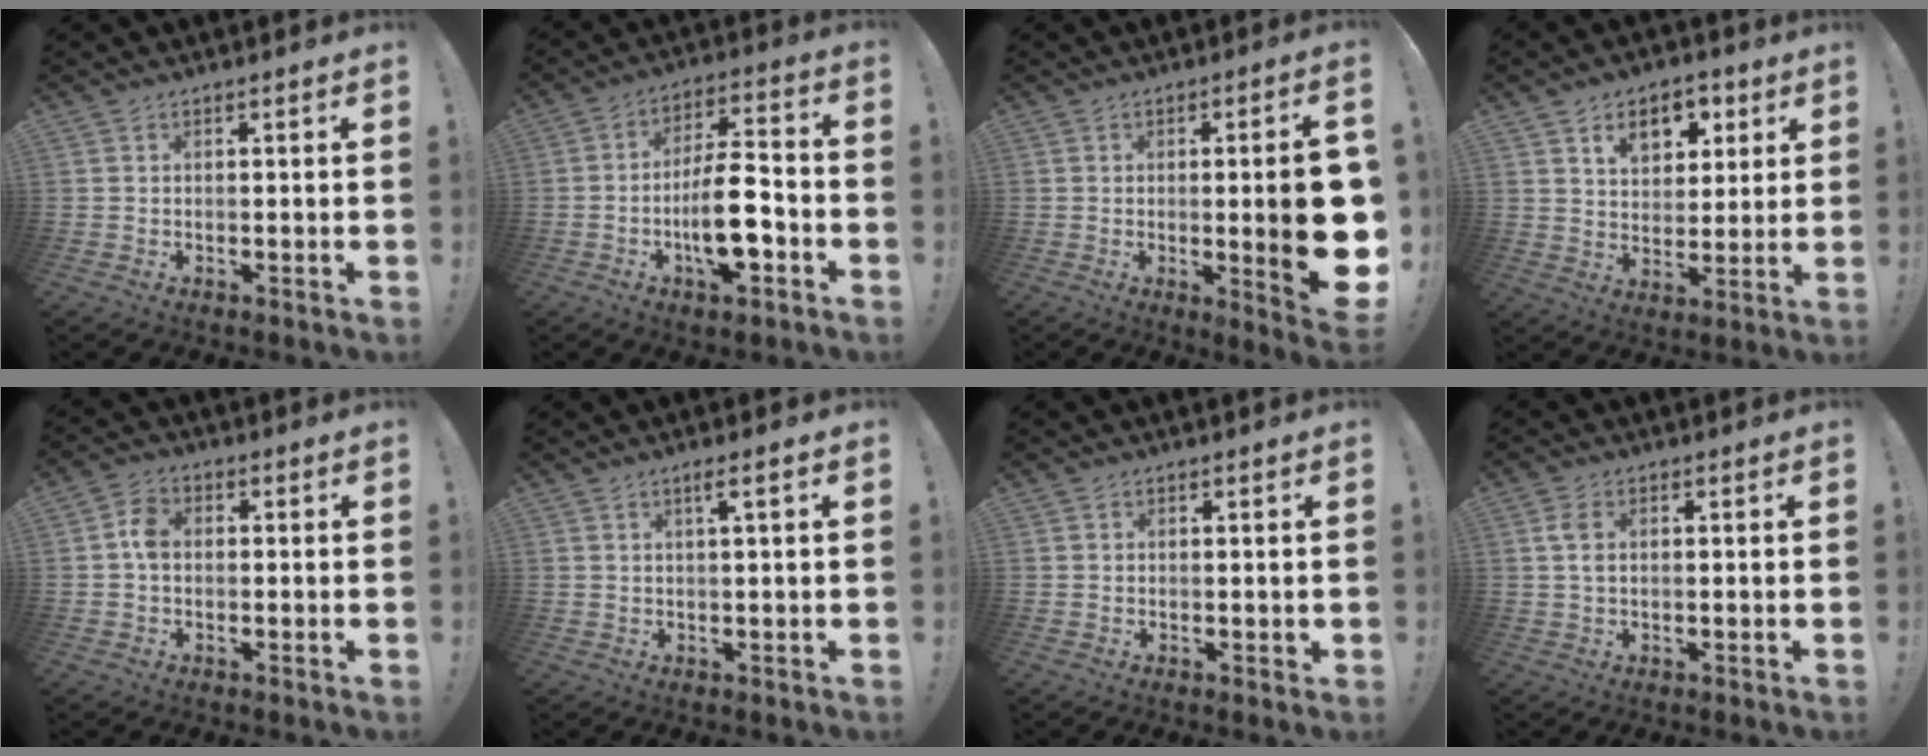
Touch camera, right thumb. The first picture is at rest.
{"total": 15.0, "force": [-4.7, 5.4, 13.2], "torque": [-0.245, 0.018, -0.080]}
{"total": 14.9, "force": [-1.1, 2.6, 14.6], "torque": [-0.186, -0.013, -0.010]}
{"total": 10.4, "force": [5.2, 7.2, 5.4], "torque": [-0.072, -0.019, 0.096]}
{"total": 5.3, "force": [-0.2, 3.7, 3.7], "torque": [-0.057, 0.013, 0.000]}
{"total": 3.1, "force": [1.3, -0.1, 2.8], "torque": [-0.040, -0.004, 0.014]}
{"total": 0.9, "force": [0.5, 0.6, 0.5], "torque": [0.000, -0.002, 0.008]}
{"total": 3.3, "force": [0.9, 1.9, 2.6], "torque": [-0.047, 0.005, 0.016]}